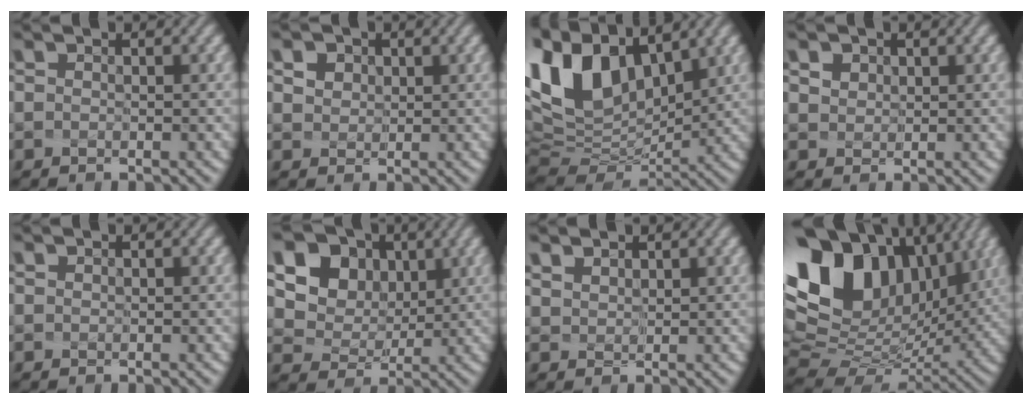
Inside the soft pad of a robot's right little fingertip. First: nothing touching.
{"total": 4.9, "force": [2.6, 3.6, 2.2], "torque": [-0.054, 0.010, 0.042]}
{"total": 10.5, "force": [5.1, 6.2, 6.8], "torque": [-0.160, 0.013, 0.109]}
{"total": 3.7, "force": [2.1, 2.7, 1.6], "torque": [-0.045, 0.009, 0.036]}
{"total": 0.0}
{"total": 11.3, "force": [5.2, 8.8, 4.7], "torque": [-0.122, 0.004, 0.118]}
{"total": 2.8, "force": [2.2, 1.5, 0.9], "torque": [-0.046, 0.006, 0.054]}
{"total": 15.2, "force": [5.9, 10.0, 9.8], "torque": [-0.207, 0.026, 0.120]}